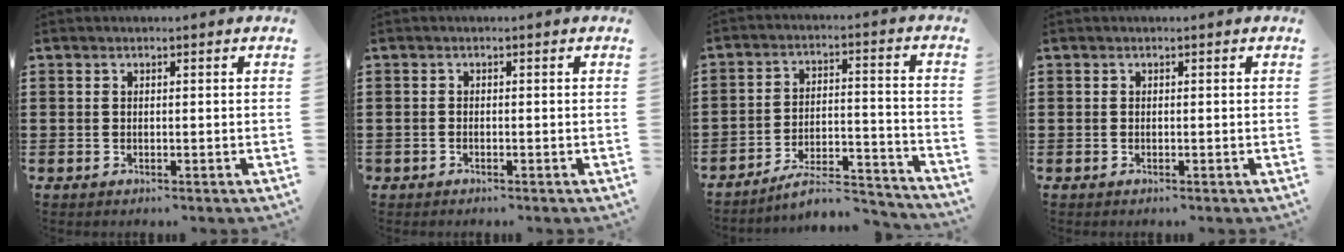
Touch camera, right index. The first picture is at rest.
{"total": 0.6, "force": [-0.5, 0.3, 0.0], "torque": [-0.001, 0.001, -0.012]}
{"total": 6.9, "force": [-6.2, 1.1, 2.7], "torque": [-0.046, 0.003, -0.120]}
{"total": 0.0}